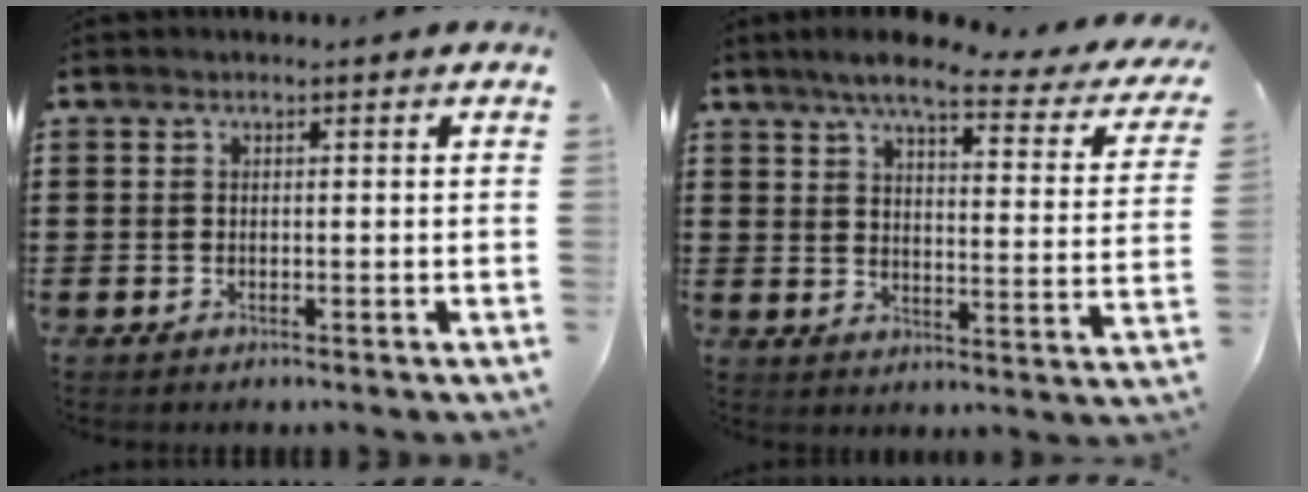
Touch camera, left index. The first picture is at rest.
{"total": 7.5, "force": [5.9, 0.6, 4.6], "torque": [-0.094, -0.028, 0.096]}